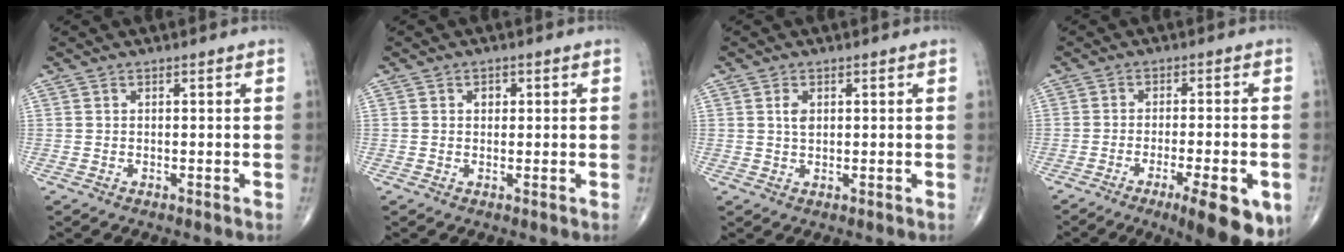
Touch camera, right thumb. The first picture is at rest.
{"total": 1.5, "force": [0.4, 1.2, 0.8], "torque": [-0.003, 0.001, 0.003]}
{"total": 2.1, "force": [0.6, 1.3, 1.6], "torque": [-0.026, -0.002, 0.011]}
{"total": 13.1, "force": [-6.4, 3.1, 11.0], "torque": [-0.124, 0.003, -0.086]}